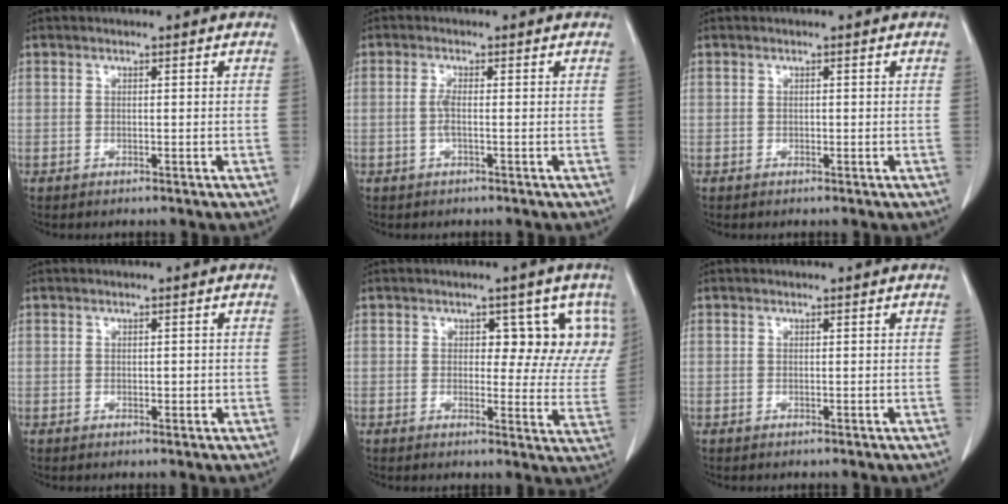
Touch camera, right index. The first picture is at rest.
{"total": 1.7, "force": [-0.3, 0.2, 1.7], "torque": [-0.037, 0.000, -0.007]}
{"total": 0.0}
{"total": 1.3, "force": [-0.1, 0.9, 0.9], "torque": [-0.011, 0.003, 0.002]}
{"total": 8.1, "force": [3.4, 4.7, 5.7], "torque": [-0.041, 0.004, 0.032]}
{"total": 0.0}